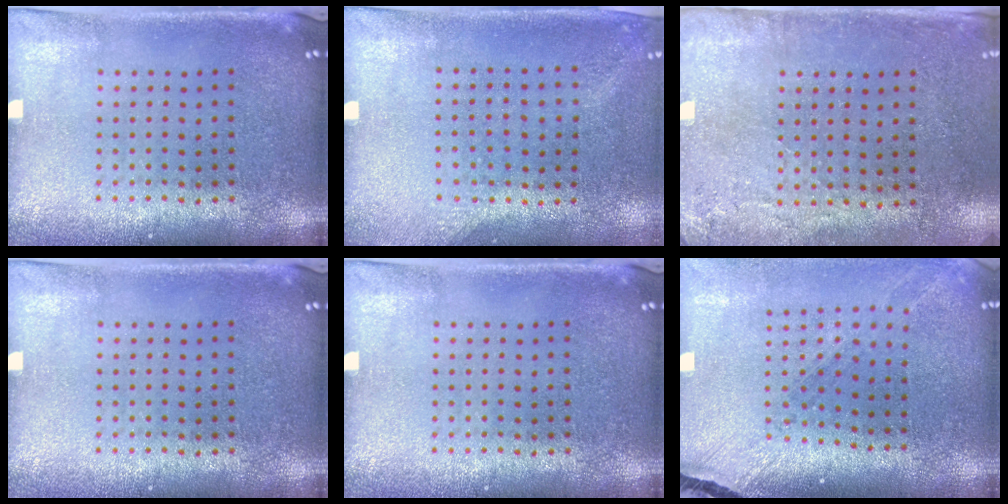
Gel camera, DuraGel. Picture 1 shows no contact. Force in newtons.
{"total": 1.4, "press": 1.0, "slide": 0.9}
{"total": 2.8, "press": 2.3, "slide": 1.6}
{"total": 0.0}
{"total": 0.0}
{"total": 1.5, "press": 1.5, "slide": 0.4}